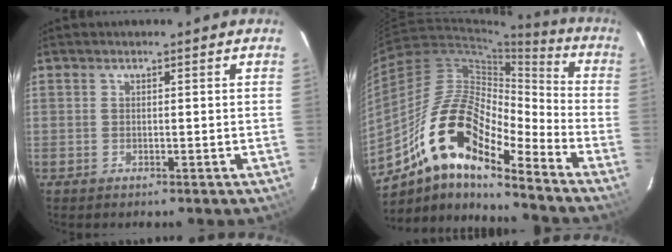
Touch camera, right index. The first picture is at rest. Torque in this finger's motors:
{"motor_torque": [1.11, -1.02, 0.93, 0.14]}